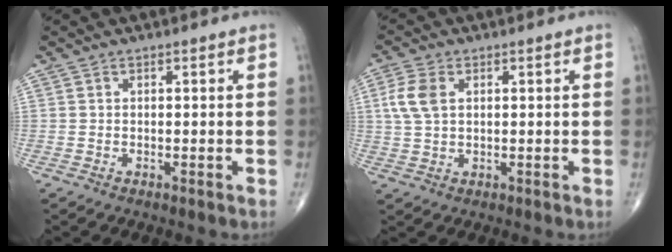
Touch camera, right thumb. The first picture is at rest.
{"total": 5.6, "force": [1.4, 3.5, 4.1], "torque": [-0.096, 0.006, 0.028]}